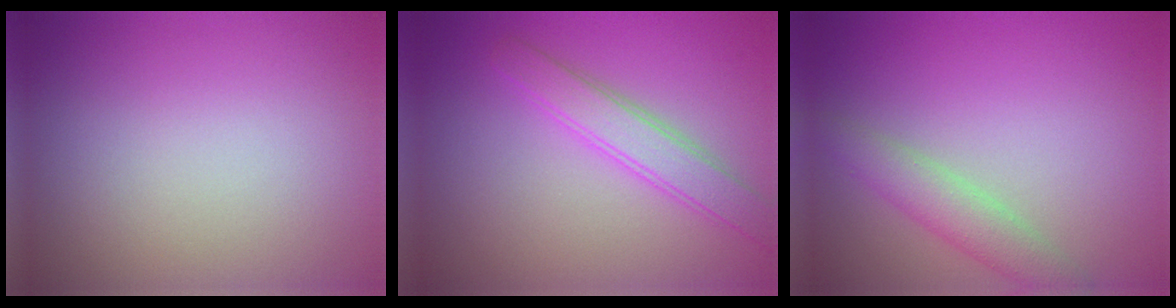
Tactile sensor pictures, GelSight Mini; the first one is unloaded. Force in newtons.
{"total": 3.2, "press": 3.2, "slide": 0.1}
{"total": 2.9, "press": 2.9, "slide": 0.2}